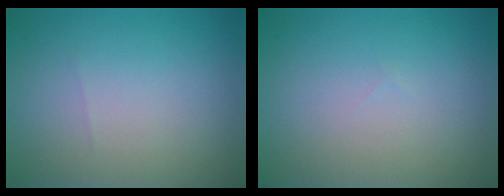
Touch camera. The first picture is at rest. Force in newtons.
{"total": 0.0}